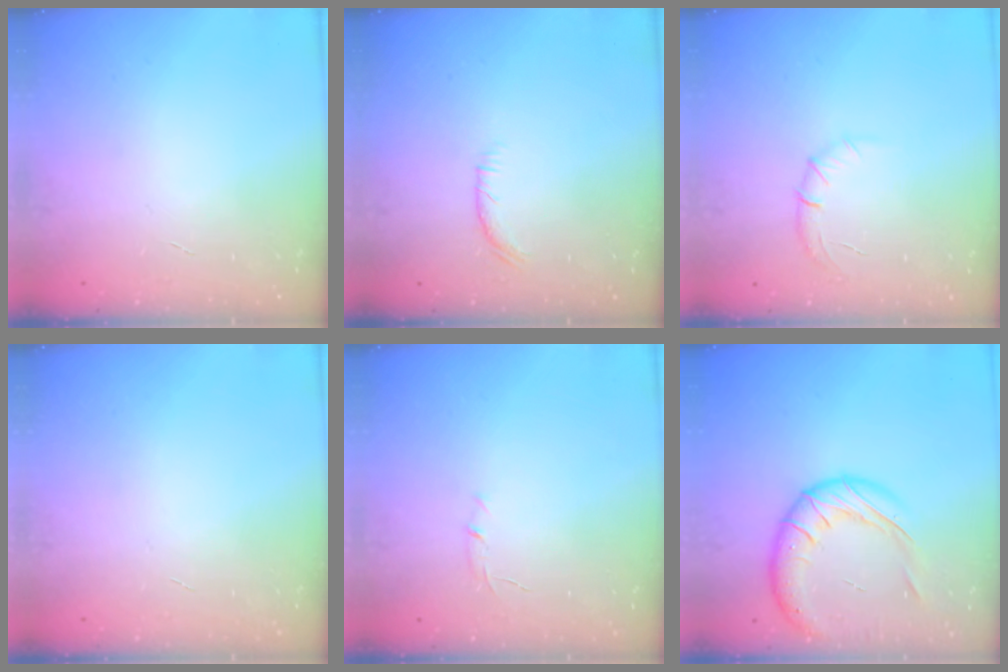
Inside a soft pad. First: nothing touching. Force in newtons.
{"total": 8.0, "press": 7.7, "slide": 2.1}
{"total": 5.7, "press": 5.5, "slide": 1.7}
{"total": 0.0}
{"total": 4.2, "press": 4.0, "slide": 1.3}
{"total": 16.5, "press": 16.4, "slide": 2.1}